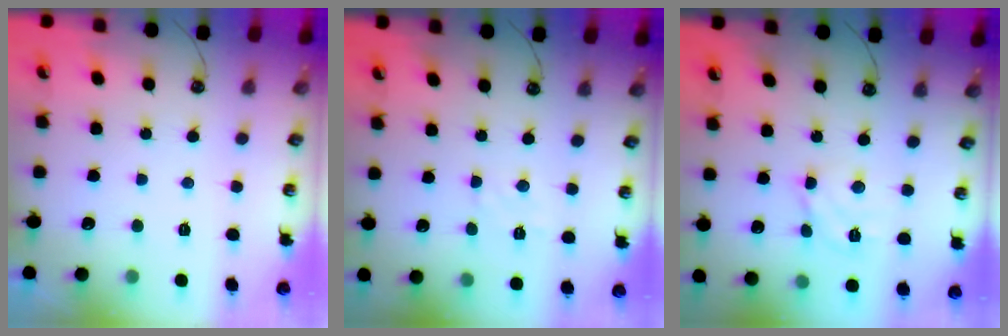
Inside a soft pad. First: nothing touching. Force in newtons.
{"total": 4.2, "press": 4.2, "slide": 0.5}
{"total": 6.3, "press": 6.3, "slide": 0.5}